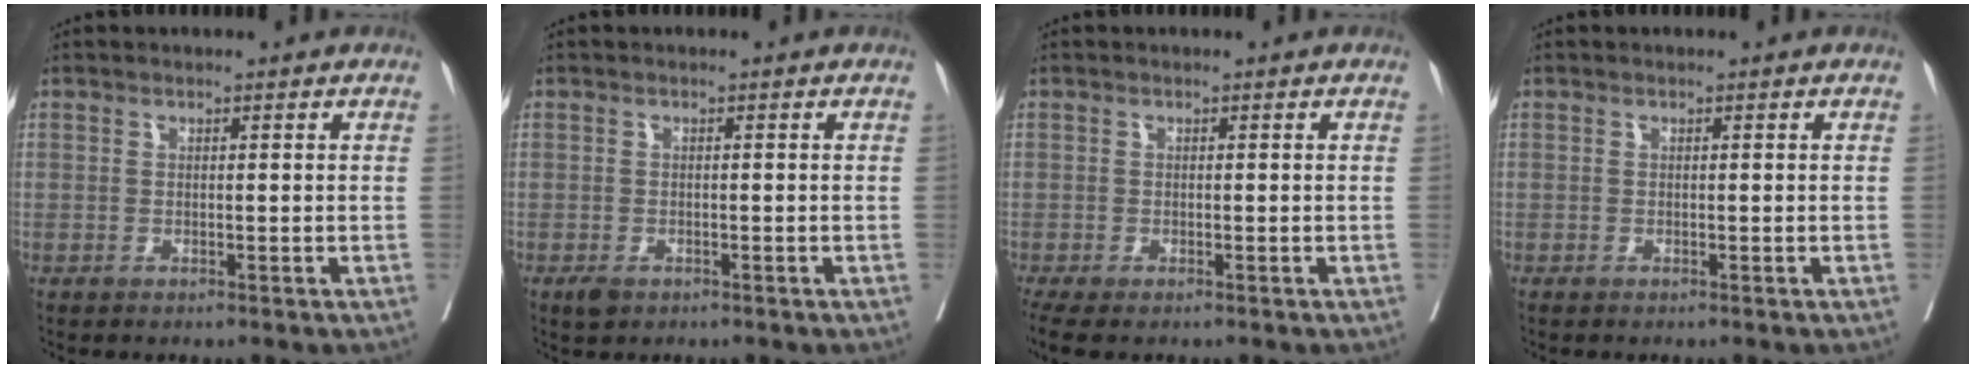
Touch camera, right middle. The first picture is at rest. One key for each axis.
{"total": 1.7, "fx": -1.0, "fy": 0.9, "fz": 1.0, "tx": -0.020, "ty": -0.001, "tz": -0.011}
{"total": 4.9, "fx": -3.6, "fy": 1.6, "fz": 3.0, "tx": -0.059, "ty": -0.014, "tz": -0.059}
{"total": 0.0}